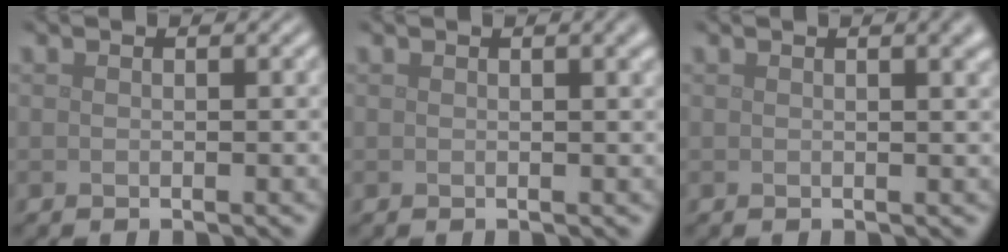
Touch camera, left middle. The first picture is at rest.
{"total": 2.0, "force": [0.9, 0.7, 1.7], "torque": [-0.011, 0.008, 0.011]}
{"total": 2.7, "force": [1.2, 1.0, 2.2], "torque": [-0.012, 0.007, 0.014]}